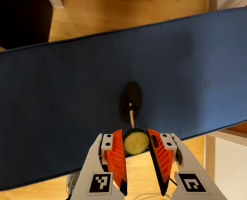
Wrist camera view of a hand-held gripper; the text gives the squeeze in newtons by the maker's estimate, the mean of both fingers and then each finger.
{"total": 10.7, "left": 11.1, "right": 10.3}